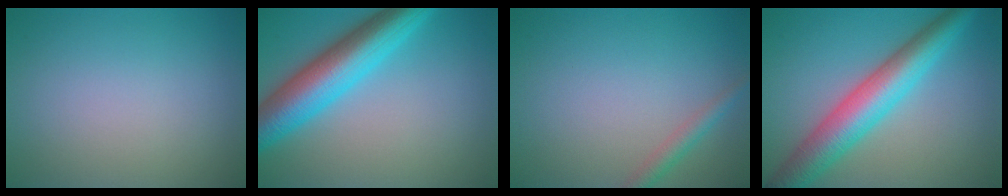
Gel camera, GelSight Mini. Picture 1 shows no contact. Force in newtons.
{"total": 8.3, "press": 8.3, "slide": 0.2}
{"total": 1.7, "press": 1.7, "slide": 0.1}
{"total": 7.3, "press": 7.3, "slide": 0.1}